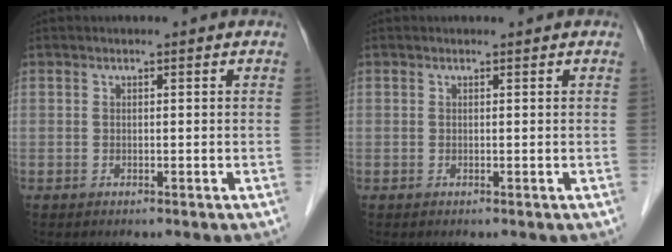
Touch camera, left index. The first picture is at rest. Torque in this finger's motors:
{"motor_torque": [0.02, 0.06, 0.00, -0.01]}